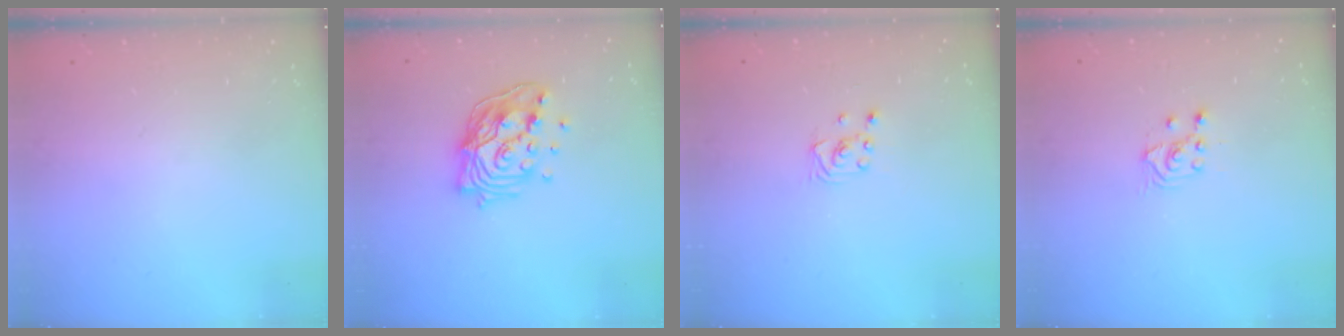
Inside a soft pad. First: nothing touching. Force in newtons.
{"total": 16.5, "press": 16.1, "slide": 3.6}
{"total": 2.0, "press": 2.0, "slide": 0.1}
{"total": 2.5, "press": 2.4, "slide": 0.7}